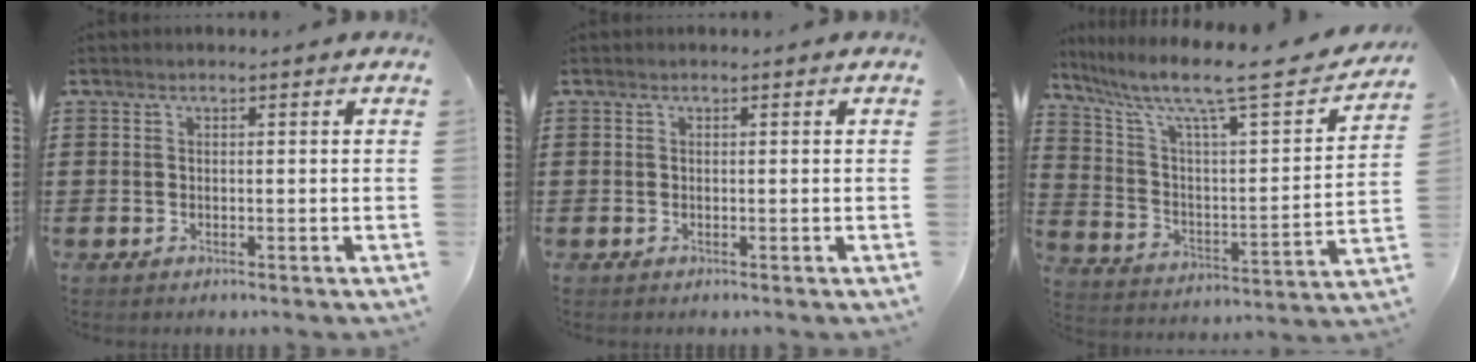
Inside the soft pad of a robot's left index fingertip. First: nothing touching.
{"total": 0.0}
{"total": 10.7, "force": [8.2, 1.4, 6.8], "torque": [-0.155, -0.054, 0.128]}